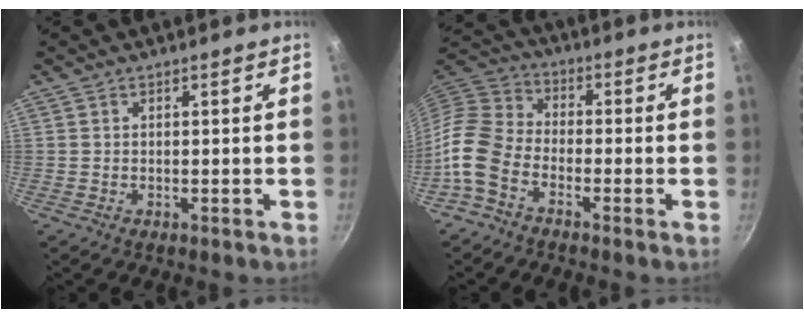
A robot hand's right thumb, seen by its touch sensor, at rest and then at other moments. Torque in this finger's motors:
{"motor_torque": [-0.07, 0.18, 0.02, -0.12, 0.12]}